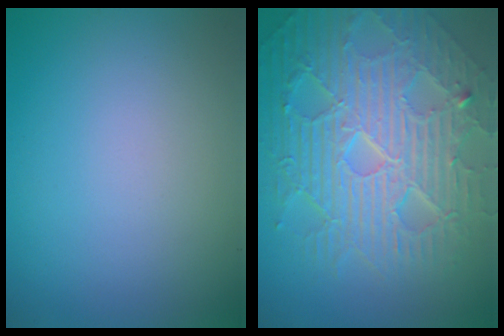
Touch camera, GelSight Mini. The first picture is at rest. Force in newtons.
{"total": 10.5, "press": 6.8, "slide": 8.0}